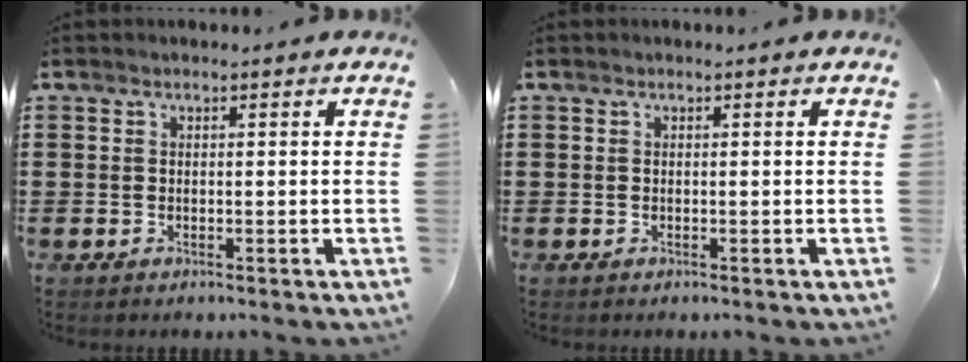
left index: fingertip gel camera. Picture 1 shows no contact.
{"total": 0.0}